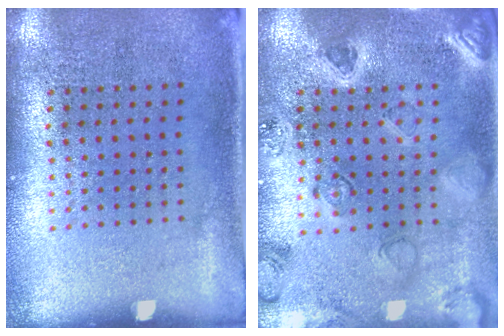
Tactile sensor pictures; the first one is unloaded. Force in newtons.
{"total": 0.8, "press": 0.7, "slide": 0.3}